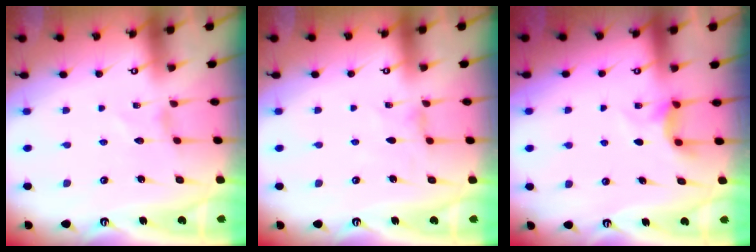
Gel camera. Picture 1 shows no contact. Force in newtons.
{"total": 1.0, "press": 0.9, "slide": 0.2}
{"total": 5.4, "press": 5.4, "slide": 0.4}